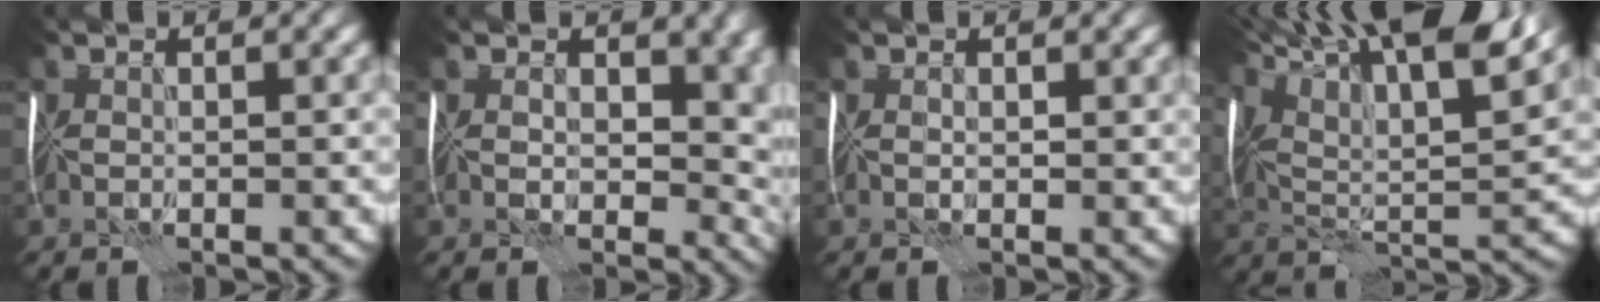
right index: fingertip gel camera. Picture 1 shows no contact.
{"total": 8.0, "force": [1.9, 5.6, 5.3], "torque": [-0.059, -0.014, 0.024]}
{"total": 1.5, "force": [0.4, 1.2, 0.9], "torque": [-0.012, 0.008, 0.001]}
{"total": 15.1, "force": [9.2, 4.0, 11.2], "torque": [-0.199, 0.022, 0.130]}